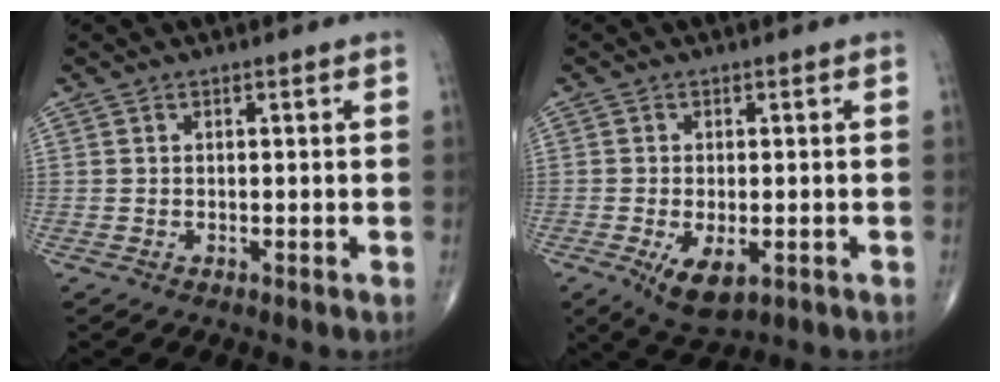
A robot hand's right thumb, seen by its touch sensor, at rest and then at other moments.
{"total": 6.4, "force": [-2.1, 3.0, 5.3], "torque": [-0.091, -0.012, -0.026]}